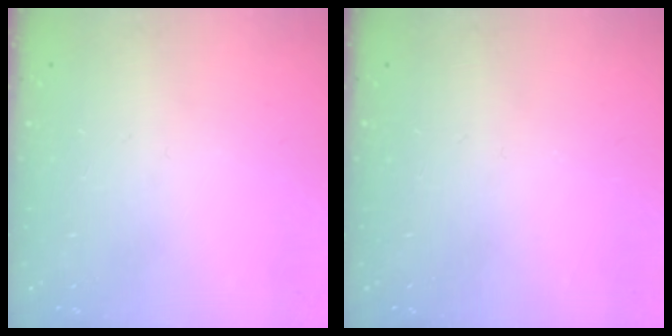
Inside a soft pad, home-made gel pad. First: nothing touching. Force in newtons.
{"total": 0.0}